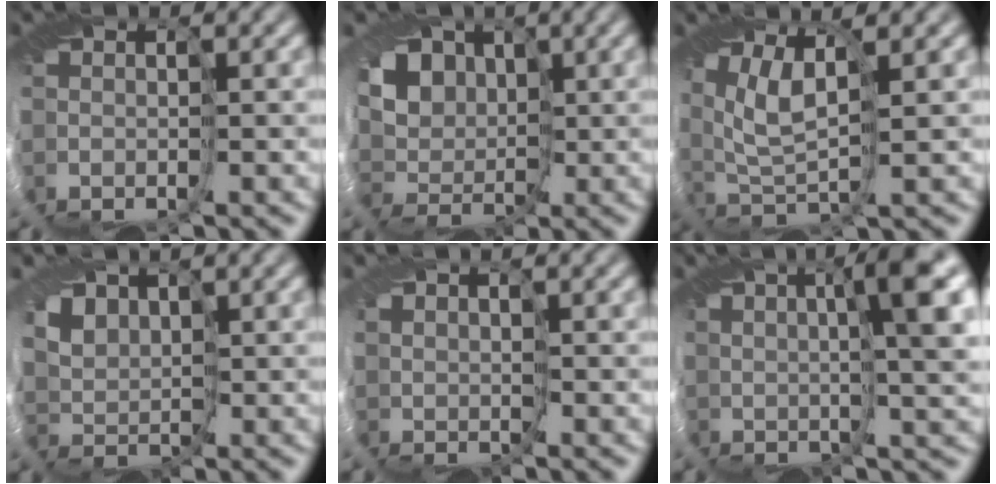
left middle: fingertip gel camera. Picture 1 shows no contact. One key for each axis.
{"total": 7.5, "fx": 2.9, "fy": 5.6, "fz": 4.0, "tx": -0.064, "ty": 0.017, "tz": 0.017}
{"total": 3.6, "fx": 1.3, "fy": 1.2, "fz": 3.2, "tx": -0.088, "ty": 0.002, "tz": 0.022}
{"total": 3.2, "fx": 2.6, "fy": 1.8, "fz": 0.8, "tx": -0.032, "ty": -0.005, "tz": 0.051}
{"total": 0.9, "fx": 0.9, "fy": -0.1, "fz": -0.1, "tx": -0.001, "ty": -0.002, "tz": 0.015}
{"total": 7.7, "fx": 2.6, "fy": 1.0, "fz": 7.2, "tx": -0.095, "ty": 0.014, "tz": 0.039}